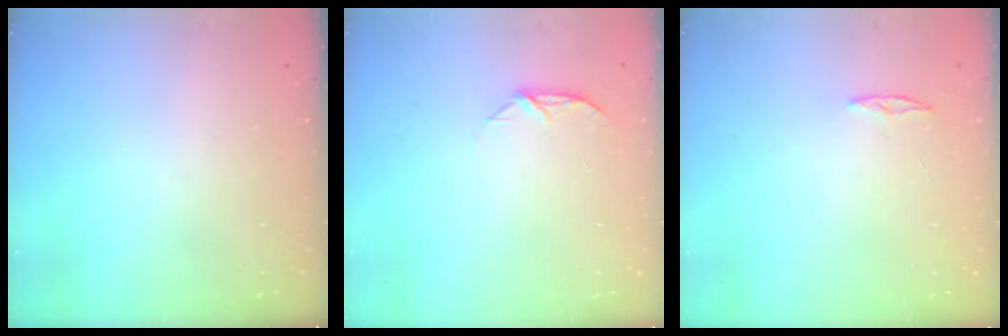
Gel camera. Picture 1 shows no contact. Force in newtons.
{"total": 5.8, "press": 5.7, "slide": 0.6}
{"total": 3.0, "press": 2.9, "slide": 0.3}